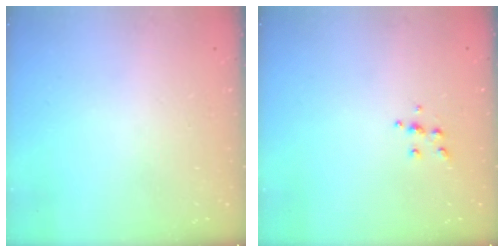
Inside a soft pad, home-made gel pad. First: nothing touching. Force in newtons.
{"total": 5.3, "press": 5.2, "slide": 0.5}